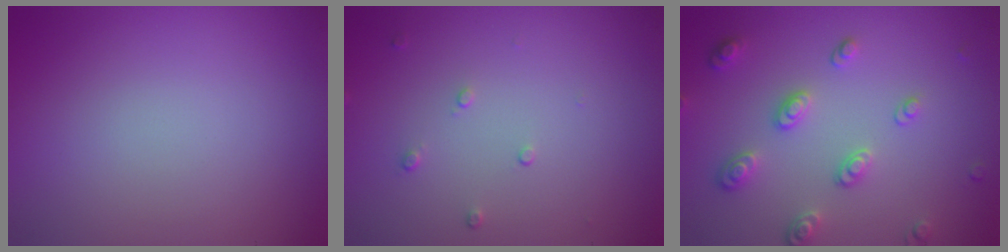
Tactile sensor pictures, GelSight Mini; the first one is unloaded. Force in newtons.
{"total": 0.7, "press": 0.5, "slide": 0.5}
{"total": 3.2, "press": 2.7, "slide": 1.8}